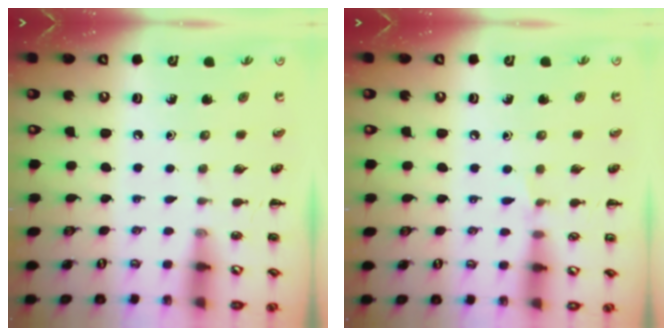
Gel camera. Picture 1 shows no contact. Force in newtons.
{"total": 4.3, "press": 4.1, "slide": 1.4}